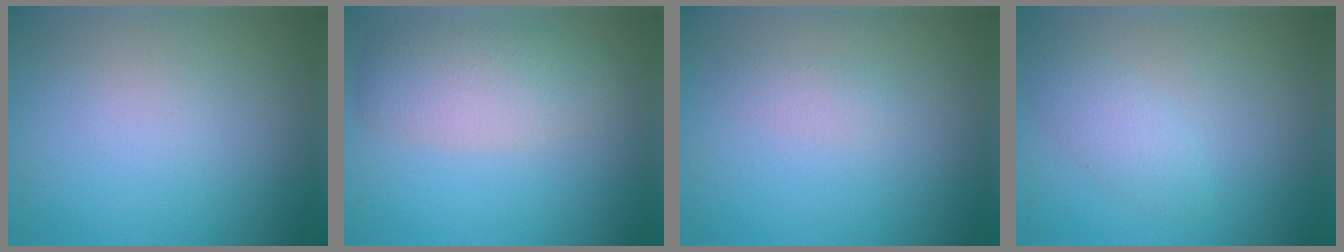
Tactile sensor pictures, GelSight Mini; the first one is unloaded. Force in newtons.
{"total": 4.6, "press": 4.6, "slide": 0.1}
{"total": 1.0, "press": 1.0, "slide": 0.0}
{"total": 2.1, "press": 2.1, "slide": 0.1}